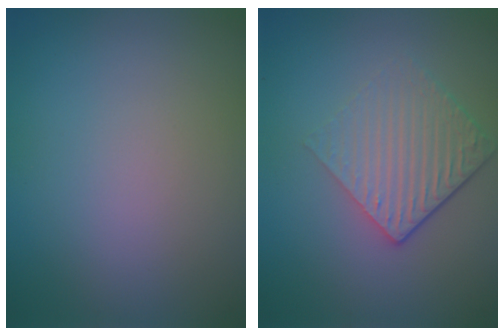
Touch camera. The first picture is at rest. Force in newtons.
{"total": 4.3, "press": 2.9, "slide": 3.1}